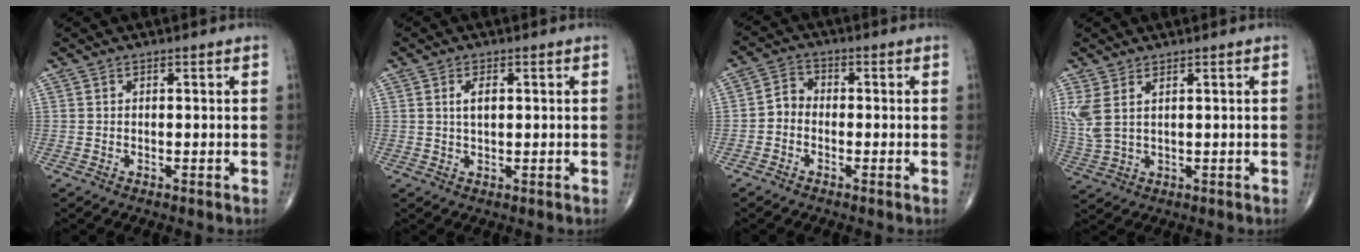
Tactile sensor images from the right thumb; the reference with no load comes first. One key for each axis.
{"total": 2.9, "fx": 0.7, "fy": 1.5, "fz": 2.4, "tx": -0.043, "ty": -0.002, "tz": 0.012}
{"total": 3.7, "fx": -1.2, "fy": 3.0, "fz": 1.7, "tx": -0.017, "ty": 0.015, "tz": -0.036}
{"total": 5.7, "fx": 2.3, "fy": 2.6, "fz": 4.5, "tx": -0.123, "ty": -0.003, "tz": 0.057}